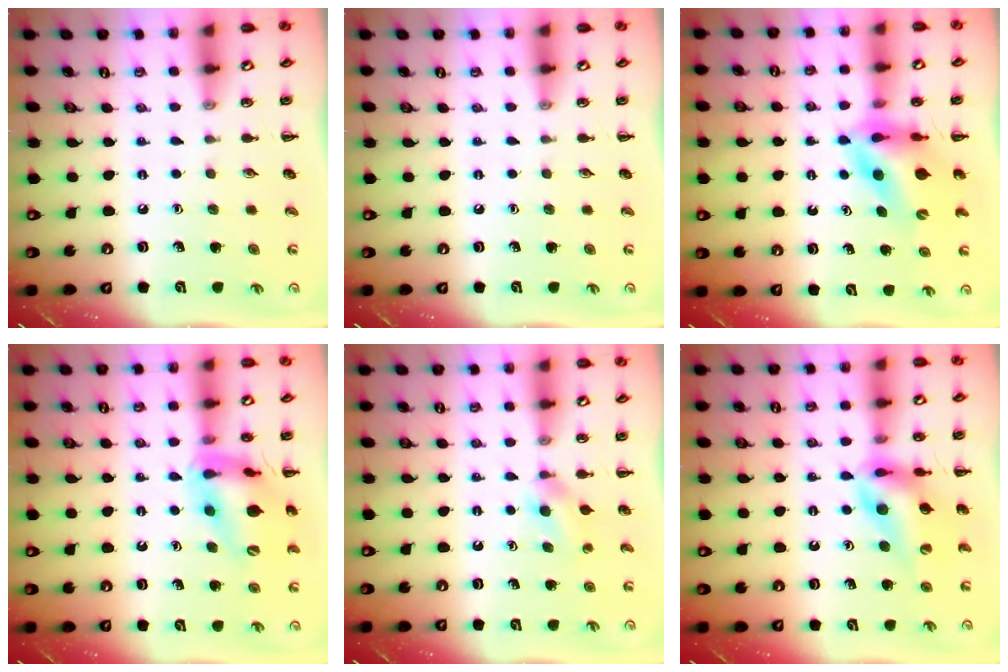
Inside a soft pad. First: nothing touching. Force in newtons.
{"total": 0.0}
{"total": 9.4, "press": 9.0, "slide": 2.7}
{"total": 17.8, "press": 17.4, "slide": 3.5}
{"total": 3.6, "press": 3.5, "slide": 0.9}
{"total": 11.5, "press": 11.0, "slide": 3.6}